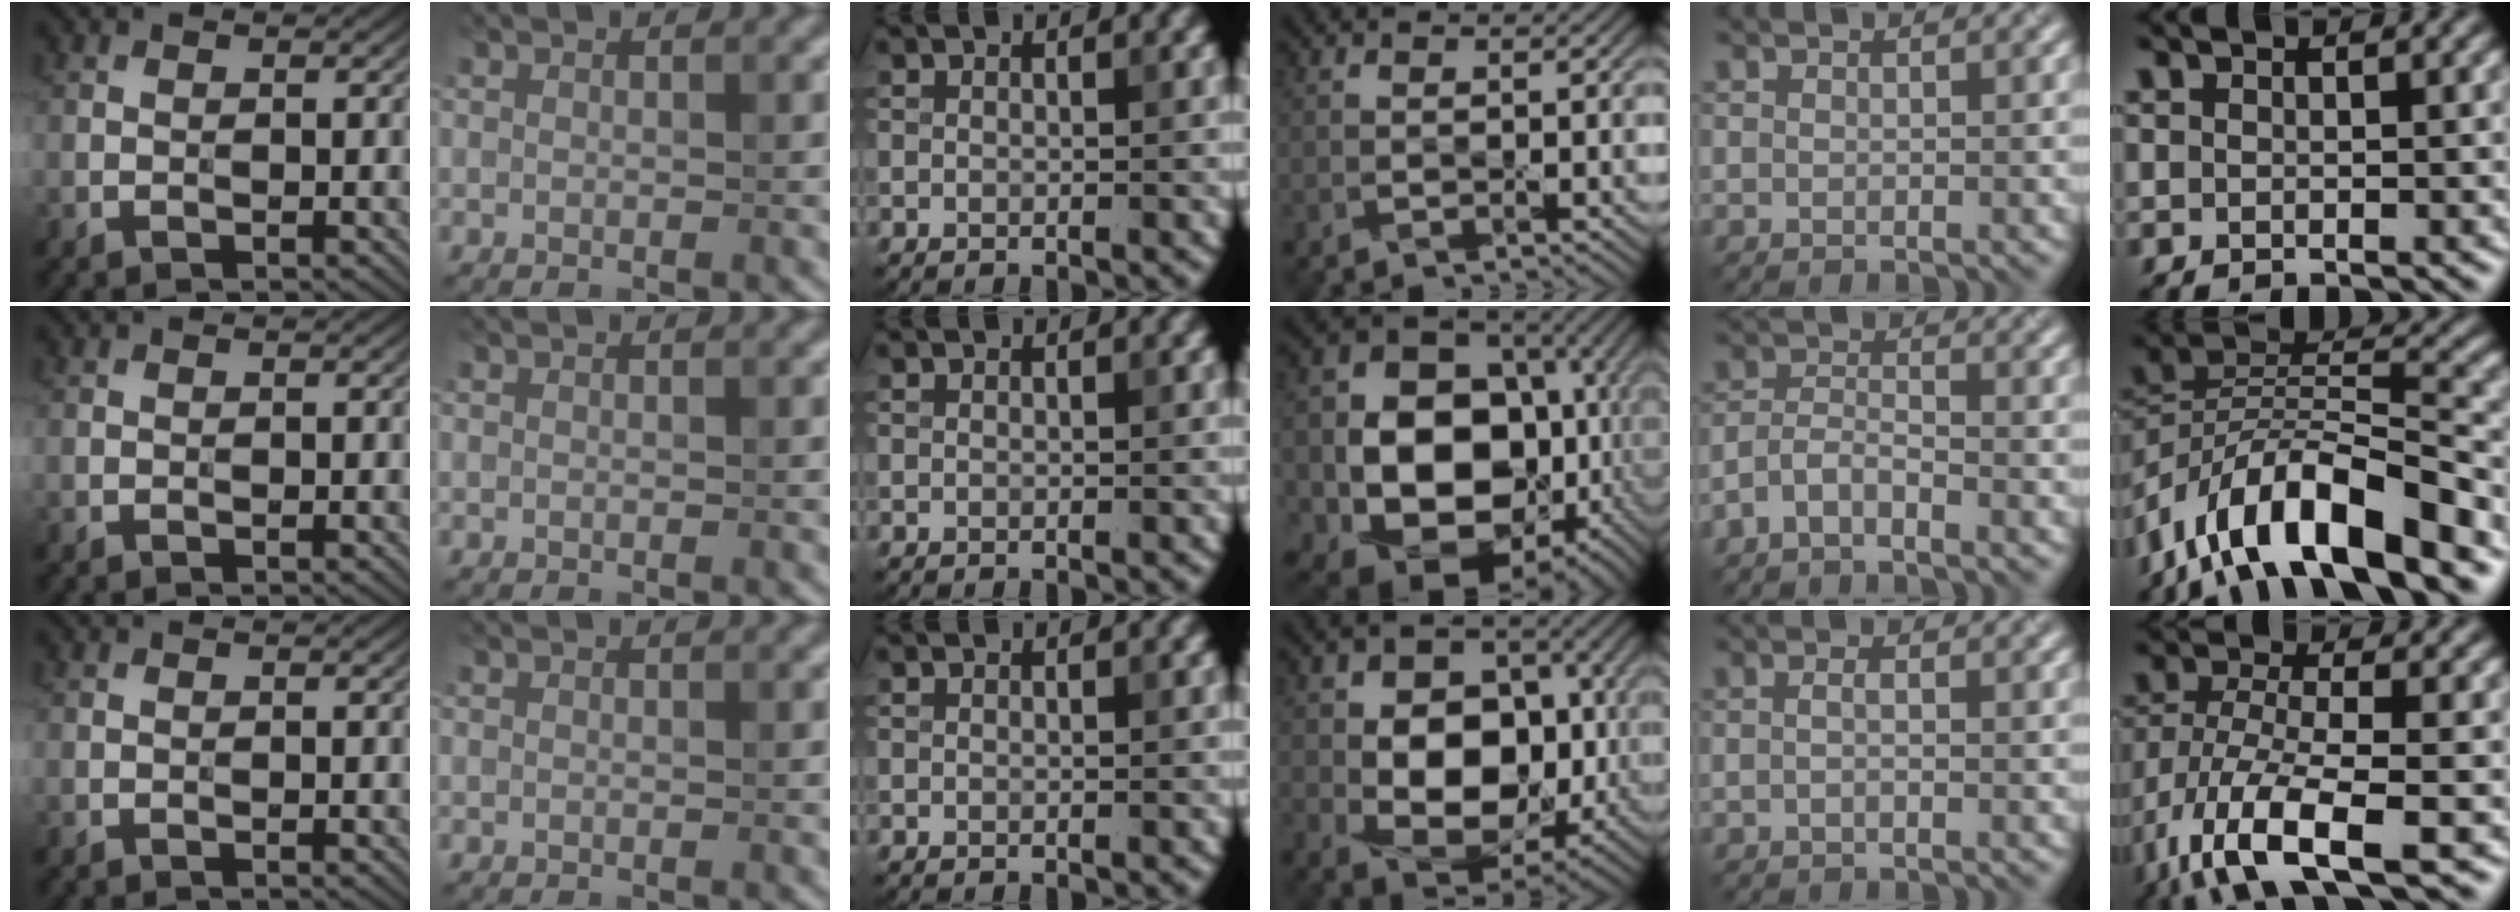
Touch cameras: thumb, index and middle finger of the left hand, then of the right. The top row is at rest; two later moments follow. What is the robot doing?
{"motion": "wipe", "object": "phone"}